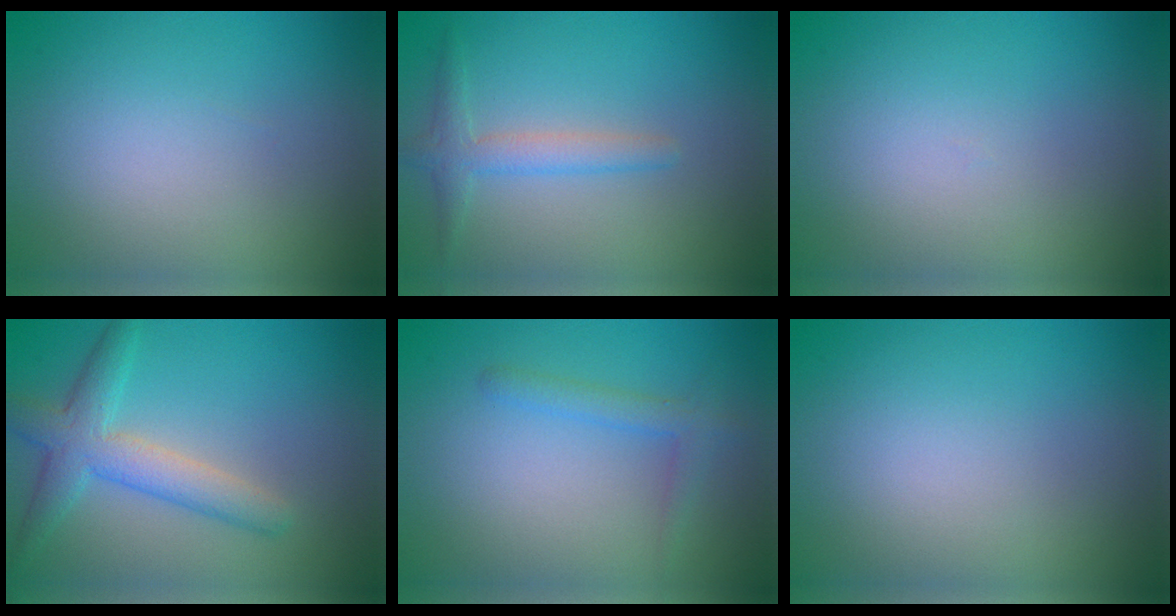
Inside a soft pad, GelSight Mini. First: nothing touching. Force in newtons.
{"total": 2.4, "press": 2.4, "slide": 0.1}
{"total": 0.0}
{"total": 4.5, "press": 4.5, "slide": 0.1}
{"total": 1.9, "press": 1.9, "slide": 0.1}
{"total": 0.0}